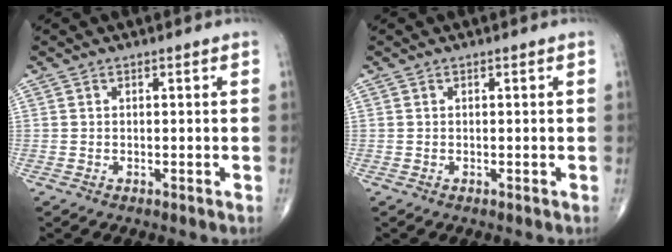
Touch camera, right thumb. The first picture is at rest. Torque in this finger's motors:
{"motor_torque": [0.00, 0.00, -0.03, 0.07, 0.02]}